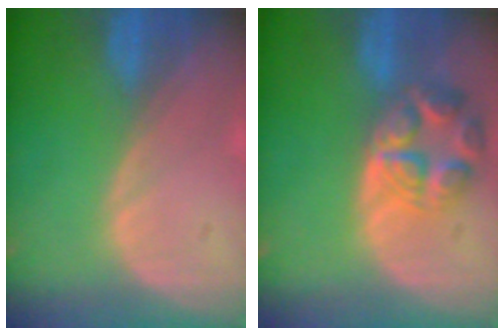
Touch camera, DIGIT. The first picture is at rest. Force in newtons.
{"total": 7.6, "press": 6.8, "slide": 3.4}